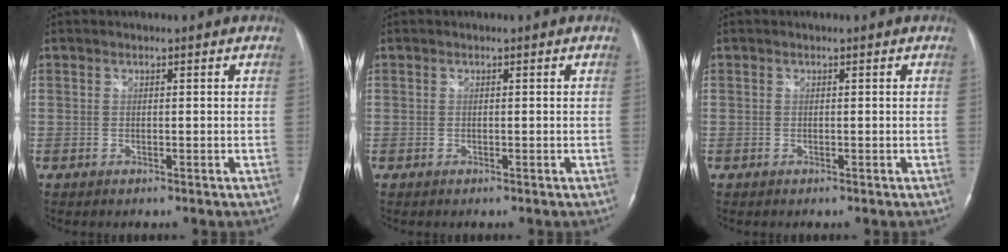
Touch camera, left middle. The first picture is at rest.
{"total": 0.0}
{"total": 0.0}